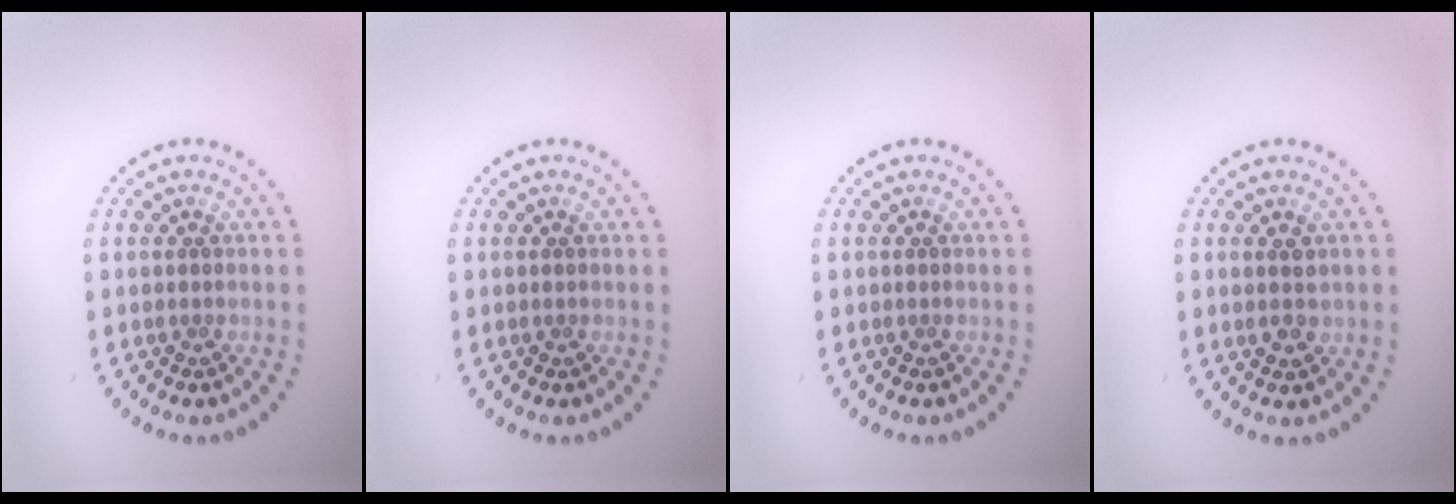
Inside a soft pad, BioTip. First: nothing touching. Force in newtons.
{"total": 0.0}
{"total": 0.0}
{"total": 1.7, "press": 1.7, "slide": 0.4}